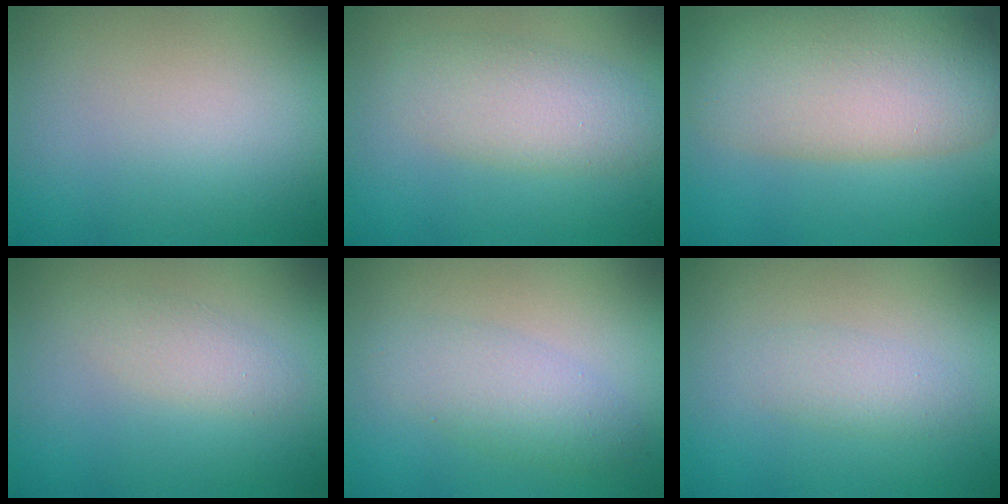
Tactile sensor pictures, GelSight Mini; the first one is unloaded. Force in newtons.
{"total": 4.0, "press": 4.0, "slide": 0.3}
{"total": 9.1, "press": 9.1, "slide": 0.3}
{"total": 1.6, "press": 1.6, "slide": 0.0}
{"total": 2.9, "press": 2.9, "slide": 0.1}
{"total": 1.6, "press": 1.6, "slide": 0.0}